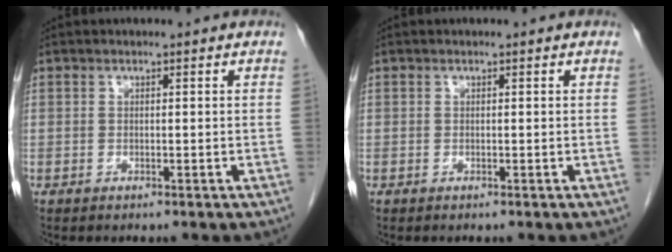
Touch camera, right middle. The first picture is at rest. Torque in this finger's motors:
{"motor_torque": [-0.01, 0.01, 0.01, 0.00]}